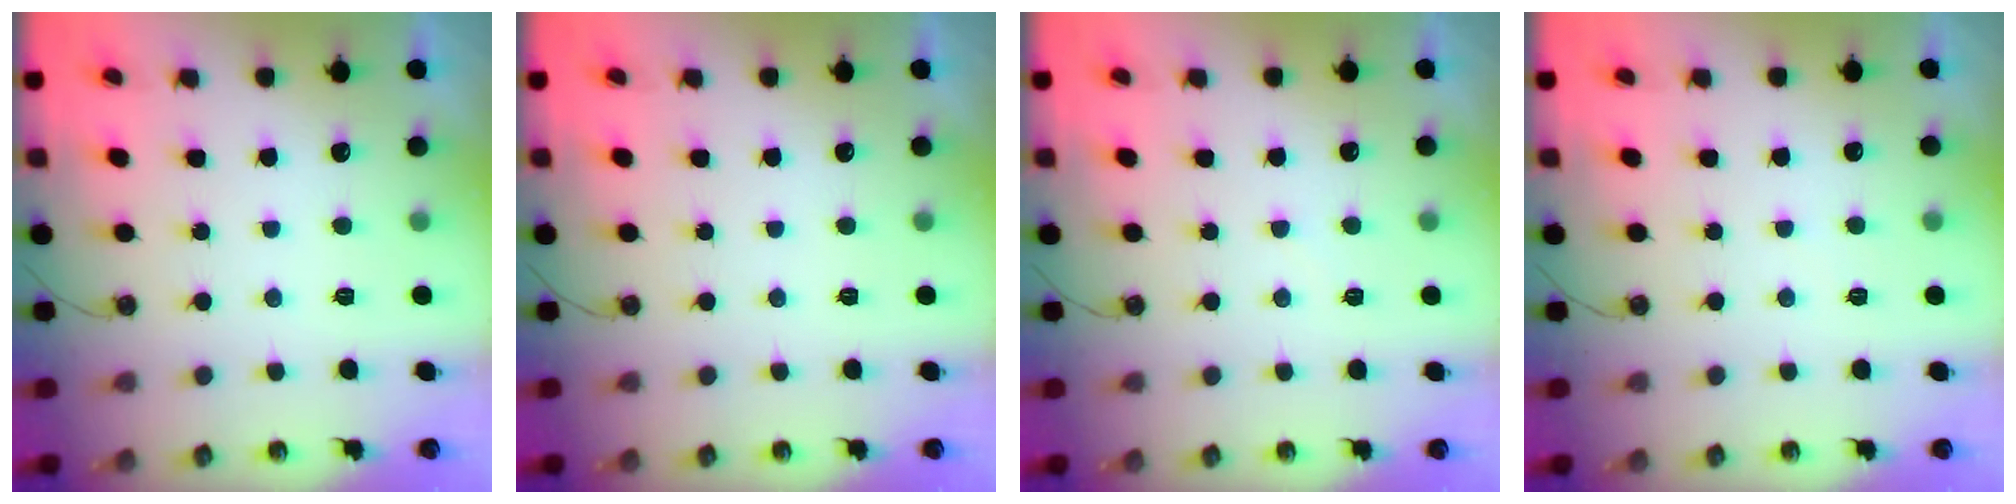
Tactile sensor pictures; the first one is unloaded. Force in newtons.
{"total": 0.0}
{"total": 3.2, "press": 3.2, "slide": 0.5}
{"total": 1.8, "press": 1.7, "slide": 0.3}